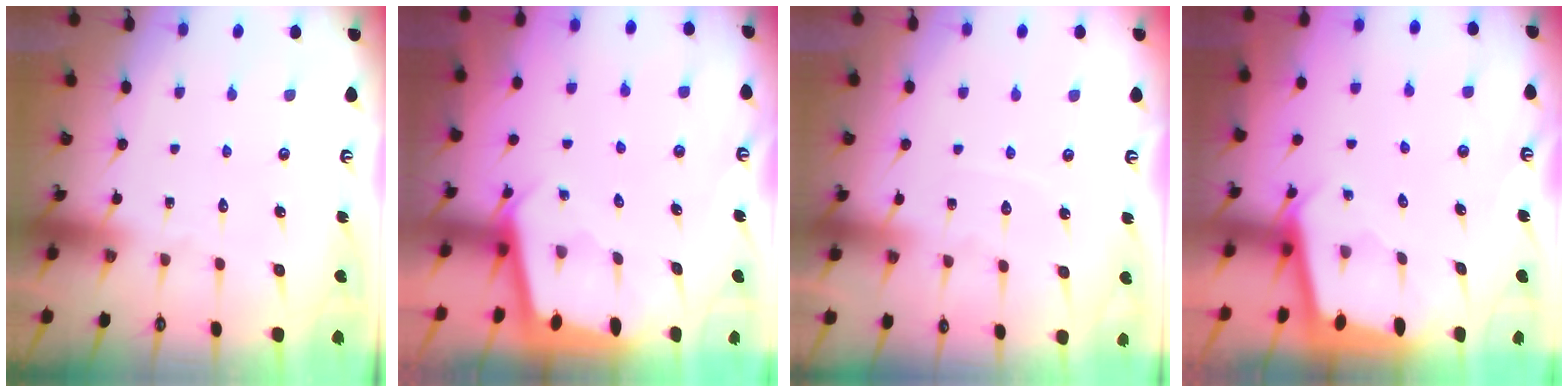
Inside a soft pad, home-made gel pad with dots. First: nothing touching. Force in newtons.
{"total": 1.9, "press": 1.9, "slide": 0.1}
{"total": 3.4, "press": 3.4, "slide": 0.5}
{"total": 1.7, "press": 1.7, "slide": 0.1}